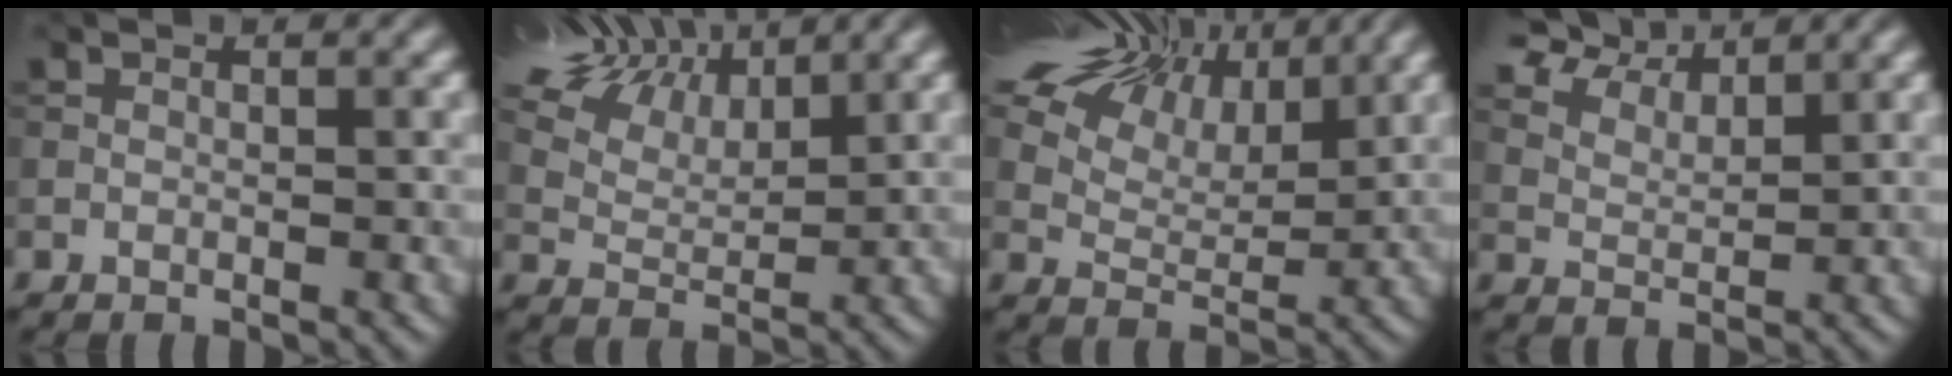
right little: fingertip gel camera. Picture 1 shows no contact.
{"total": 9.5, "force": [6.7, 4.2, 5.2], "torque": [-0.144, 0.027, 0.123]}
{"total": 13.9, "force": [8.8, 7.2, 8.1], "torque": [-0.191, 0.040, 0.158]}
{"total": 5.1, "force": [4.6, 1.1, 1.7], "torque": [-0.065, 0.004, 0.103]}